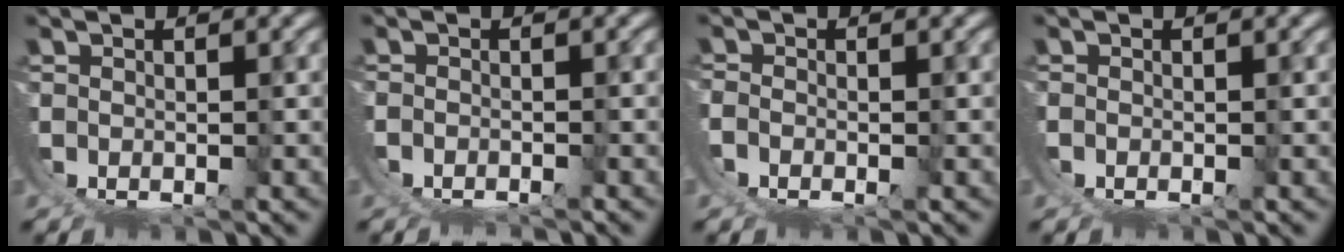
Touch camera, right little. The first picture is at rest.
{"total": 1.9, "force": [-1.7, 0.9, 0.4], "torque": [-0.015, -0.010, -0.023]}
{"total": 0.9, "force": [-0.7, -0.3, 0.4], "torque": [-0.001, -0.001, -0.016]}
{"total": 0.0}